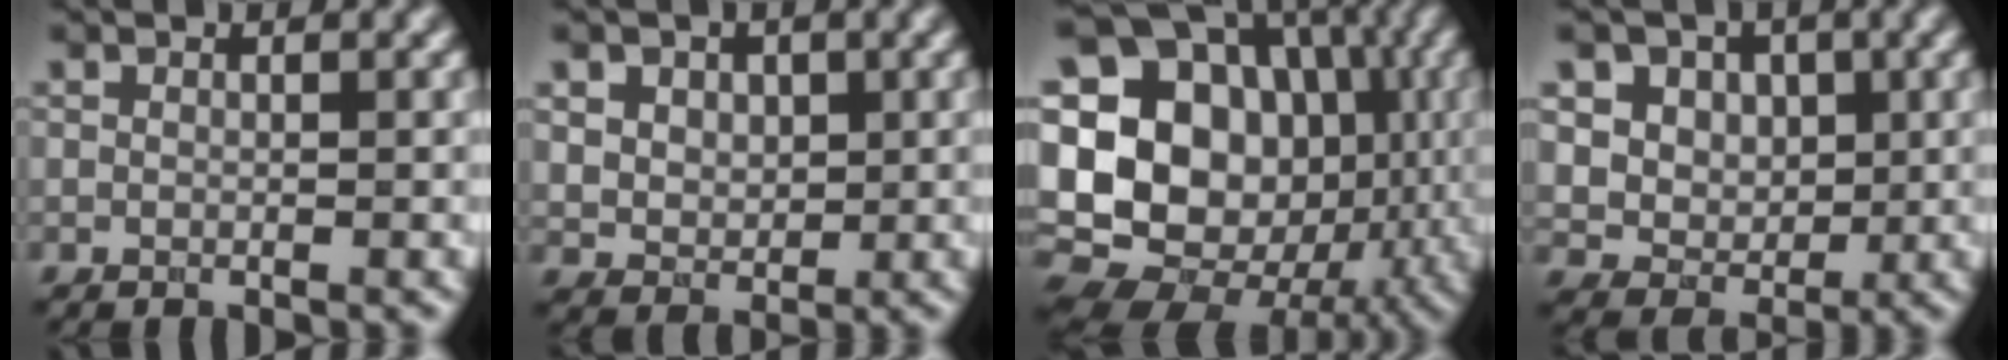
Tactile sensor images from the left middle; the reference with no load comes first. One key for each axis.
{"total": 4.9, "fx": 2.1, "fy": 3.8, "fz": 2.3, "tx": -0.059, "ty": 0.010, "tz": 0.040}
{"total": 20.0, "fx": 1.3, "fy": 16.6, "fz": 11.0, "tx": -0.184, "ty": 0.020, "tz": 0.006}
{"total": 7.9, "fx": 2.7, "fy": 6.6, "fz": 3.4, "tx": -0.058, "ty": 0.004, "tz": 0.041}